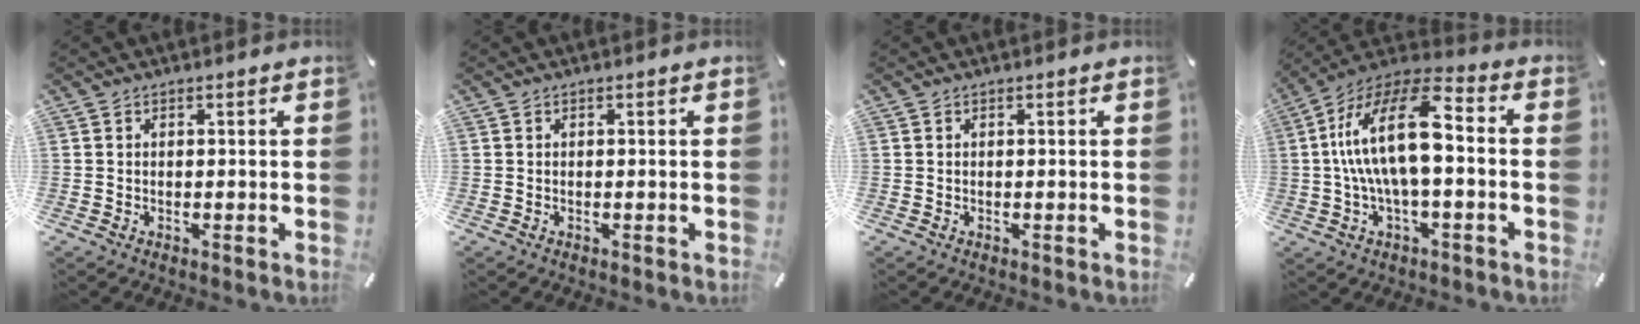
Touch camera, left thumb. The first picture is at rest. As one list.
[{"total": 0.0}, {"total": 0.0}, {"total": 17.8, "force": [0.6, 7.6, 16.0], "torque": [-0.330, 0.001, 0.006]}]